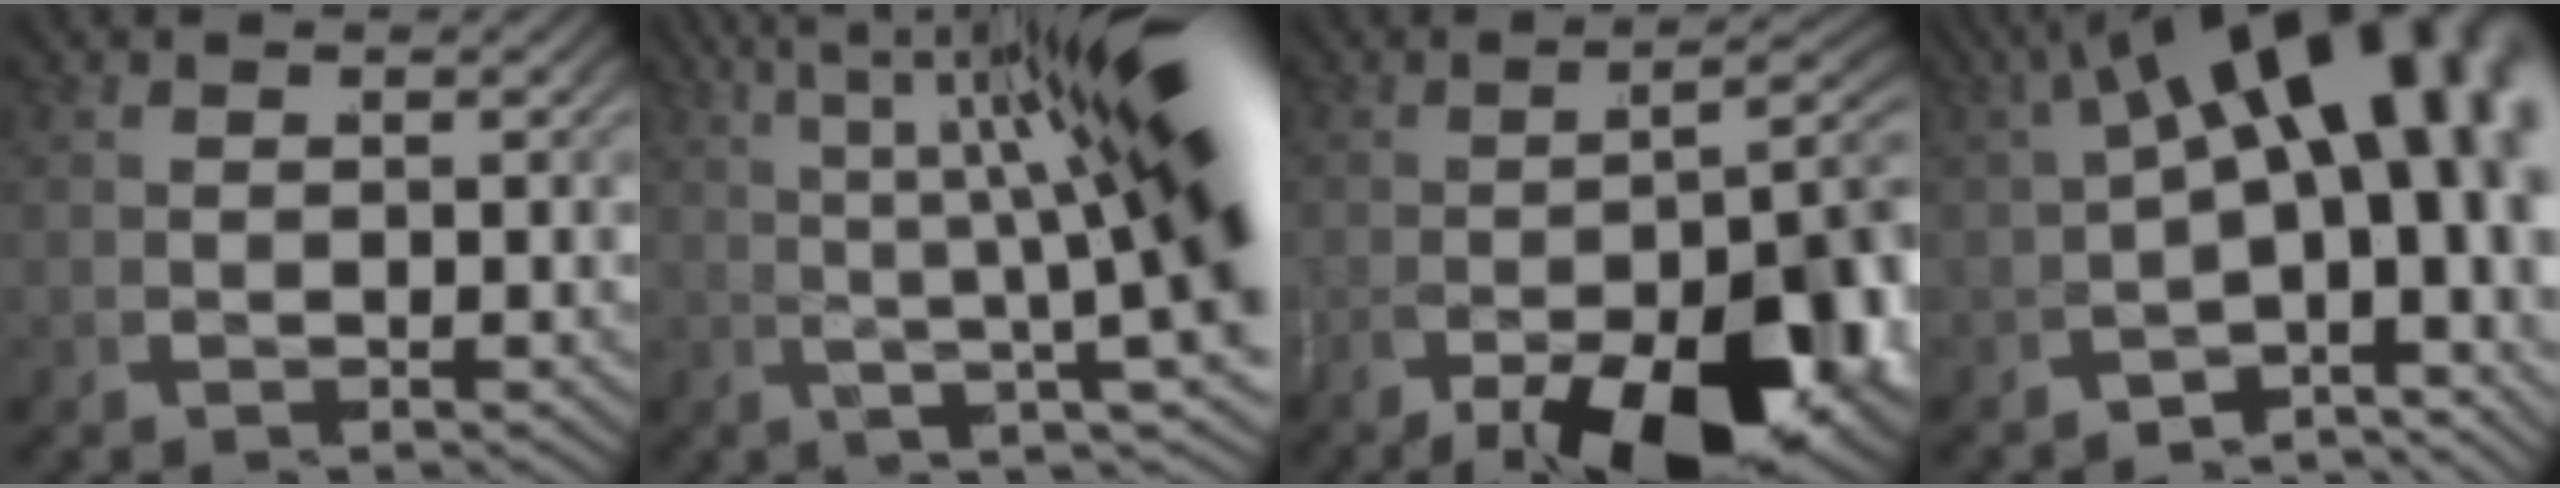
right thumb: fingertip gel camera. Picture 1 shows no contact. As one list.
[{"total": 13.2, "force": [1.4, 5.1, 12.1], "torque": [-0.161, 0.007, 0.006]}, {"total": 15.3, "force": [-4.9, 6.8, 12.7], "torque": [-0.203, -0.039, -0.068]}, {"total": 14.8, "force": [-0.5, 8.4, 12.2], "torque": [-0.162, -0.015, -0.021]}]